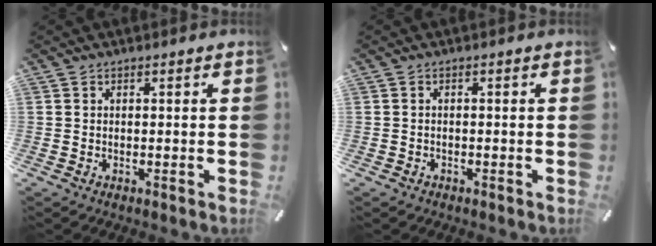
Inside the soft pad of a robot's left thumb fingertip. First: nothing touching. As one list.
[{"total": 0.8, "force": [-0.6, 0.5, 0.0], "torque": [0.000, 0.003, -0.014]}]